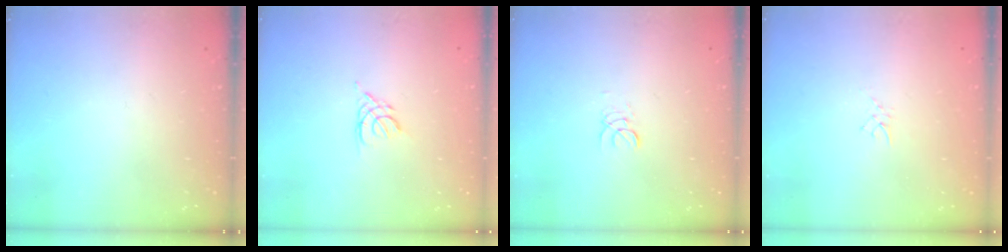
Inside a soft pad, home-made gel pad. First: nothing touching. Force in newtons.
{"total": 3.6, "press": 3.5, "slide": 0.7}
{"total": 2.0, "press": 2.0, "slide": 0.2}
{"total": 2.4, "press": 2.4, "slide": 0.4}